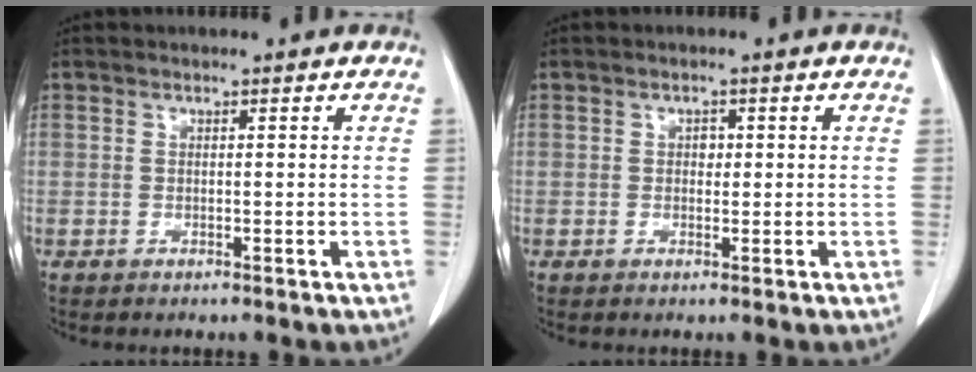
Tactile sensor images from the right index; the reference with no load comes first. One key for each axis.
{"total": 1.3, "fx": 0.3, "fy": 1.0, "fz": 0.8, "tx": -0.009, "ty": 0.002, "tz": 0.003}